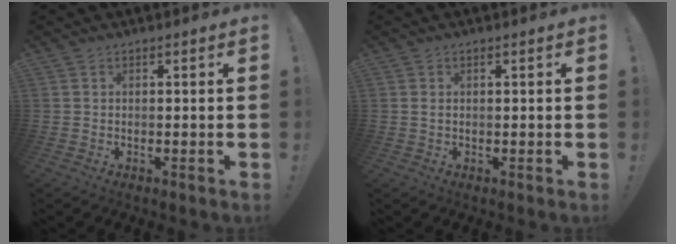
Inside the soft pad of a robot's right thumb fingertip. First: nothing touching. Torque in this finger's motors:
{"motor_torque": [0.07, -0.08, -0.24, 0.24, 0.06]}